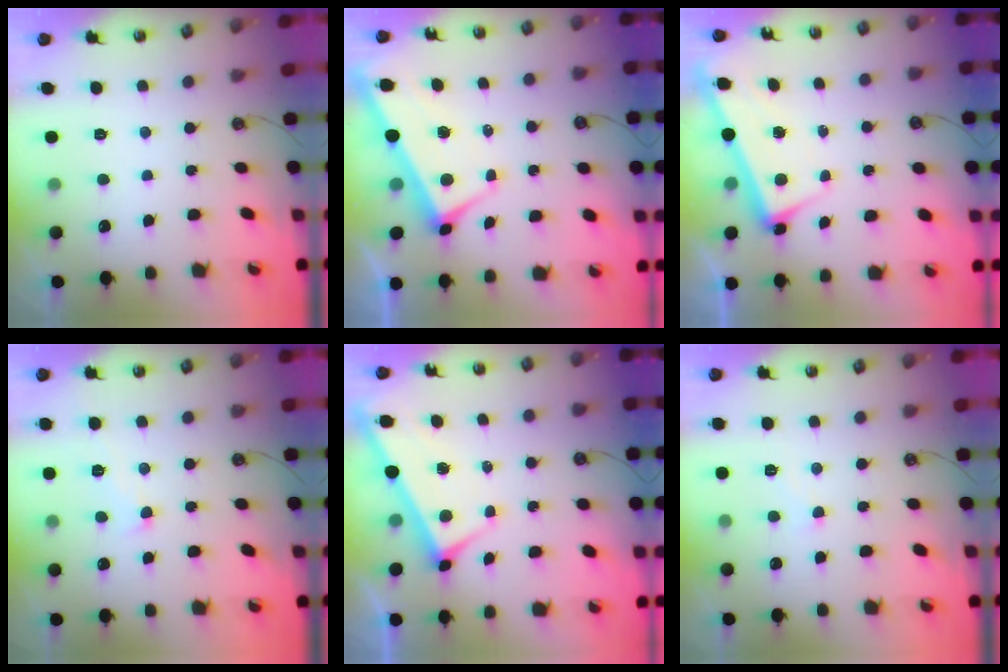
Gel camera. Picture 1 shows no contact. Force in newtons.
{"total": 2.8, "press": 2.6, "slide": 0.9}
{"total": 2.7, "press": 2.6, "slide": 0.7}
{"total": 0.9, "press": 0.7, "slide": 0.6}
{"total": 3.8, "press": 3.8, "slide": 0.2}
{"total": 1.6, "press": 1.5, "slide": 0.5}